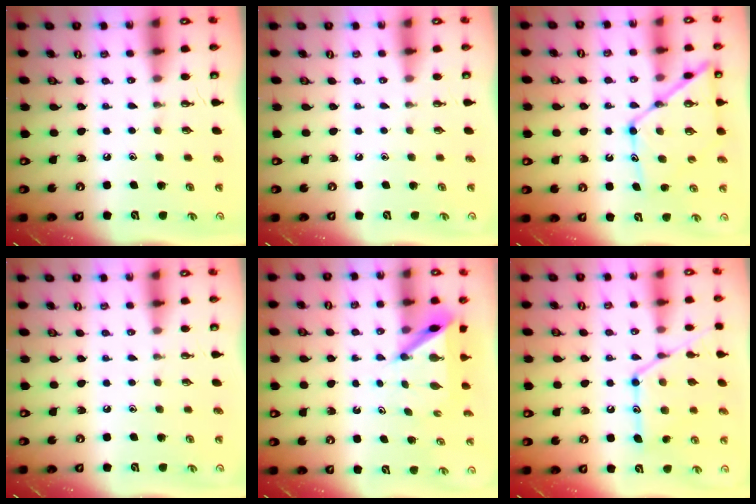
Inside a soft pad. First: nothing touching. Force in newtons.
{"total": 0.0}
{"total": 15.0, "press": 15.0, "slide": 1.3}
{"total": 0.0}
{"total": 6.6, "press": 6.6, "slide": 0.4}
{"total": 16.2, "press": 16.1, "slide": 1.4}